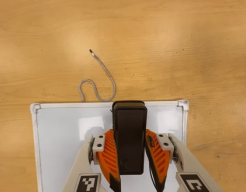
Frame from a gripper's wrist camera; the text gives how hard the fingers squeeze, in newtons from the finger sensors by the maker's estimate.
{"total": 7.5, "left": 6.3, "right": 8.7}